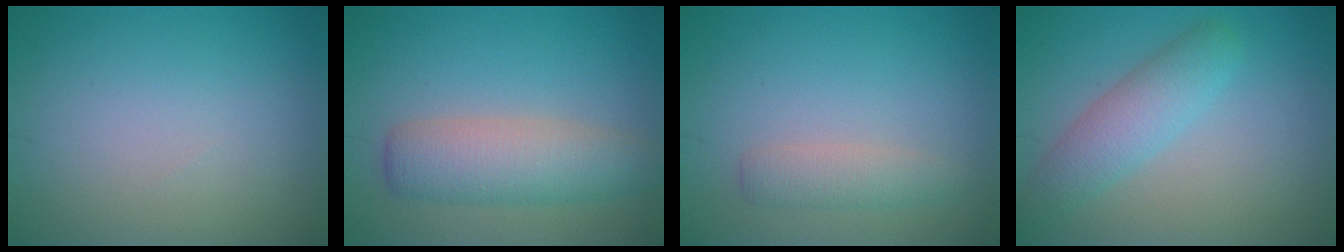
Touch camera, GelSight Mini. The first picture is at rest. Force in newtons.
{"total": 5.1, "press": 5.1, "slide": 0.2}
{"total": 2.0, "press": 2.0, "slide": 0.2}
{"total": 3.7, "press": 3.7, "slide": 0.2}